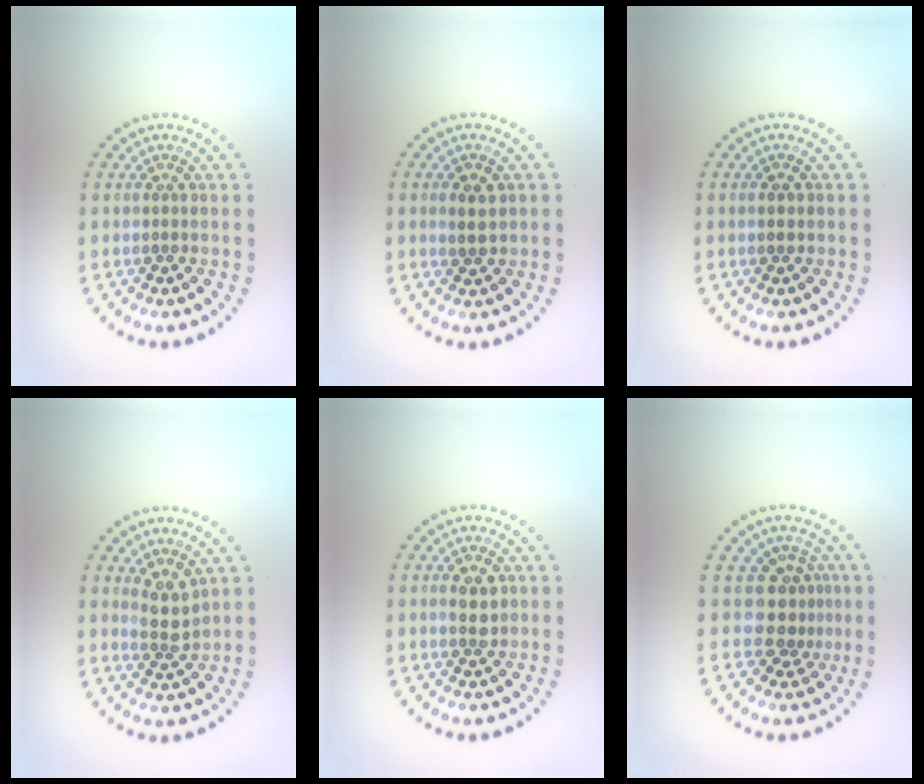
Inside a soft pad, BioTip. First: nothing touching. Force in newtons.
{"total": 1.9, "press": 1.9, "slide": 0.2}
{"total": 1.1, "press": 1.1, "slide": 0.1}
{"total": 2.5, "press": 2.2, "slide": 1.1}
{"total": 2.0, "press": 2.0, "slide": 0.1}
{"total": 3.0, "press": 2.0, "slide": 2.2}